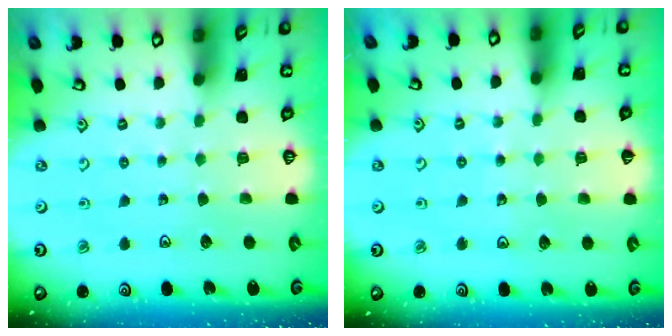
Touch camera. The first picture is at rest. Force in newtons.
{"total": 5.2, "press": 4.6, "slide": 2.3}